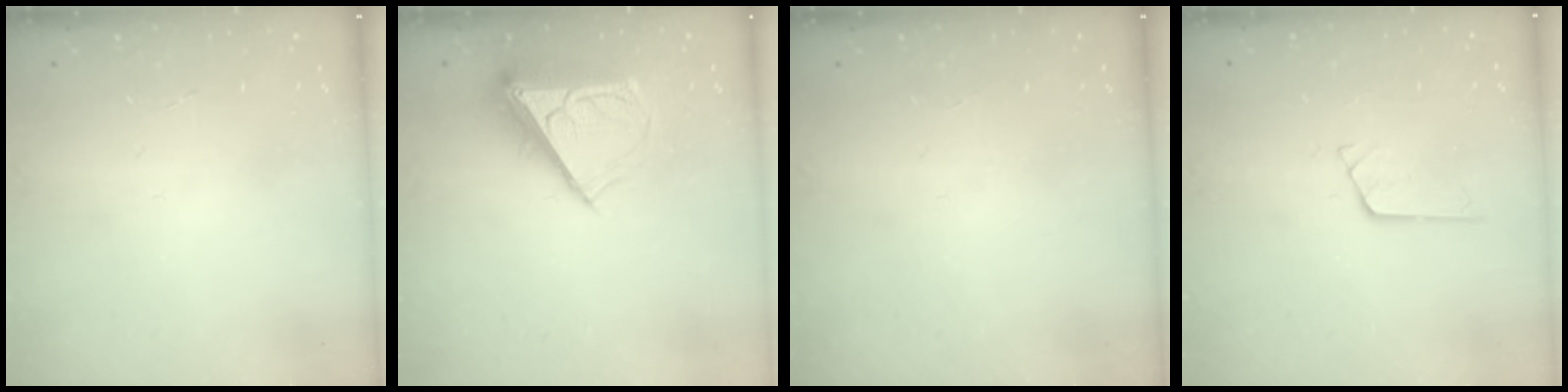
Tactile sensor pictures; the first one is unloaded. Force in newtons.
{"total": 8.8, "press": 8.6, "slide": 1.4}
{"total": 0.0}
{"total": 3.1, "press": 3.1, "slide": 0.3}